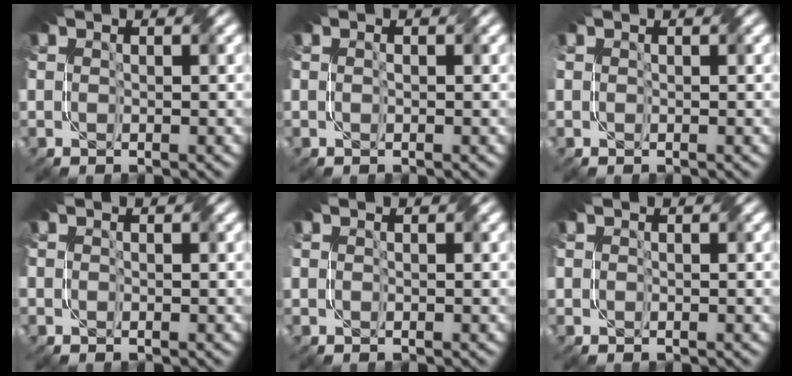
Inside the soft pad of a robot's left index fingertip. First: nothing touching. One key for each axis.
{"total": 0.0}
{"total": 0.0}
{"total": 0.0}
{"total": 0.0}
{"total": 0.7, "fx": -0.1, "fy": -0.5, "fz": -0.4, "tx": 0.008, "ty": 0.002, "tz": -0.007}